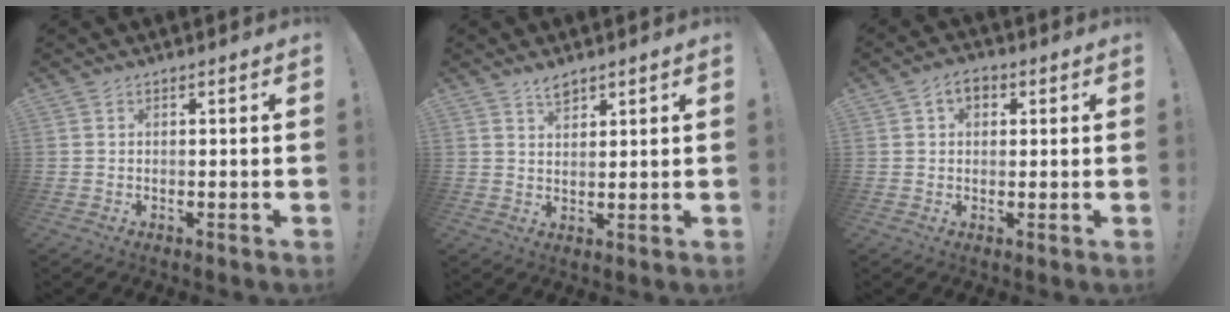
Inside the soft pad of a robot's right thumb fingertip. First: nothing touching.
{"total": 3.7, "force": [3.1, 1.4, 1.7], "torque": [-0.020, -0.019, 0.053]}
{"total": 4.8, "force": [1.7, 3.4, 2.8], "torque": [-0.040, 0.002, 0.030]}